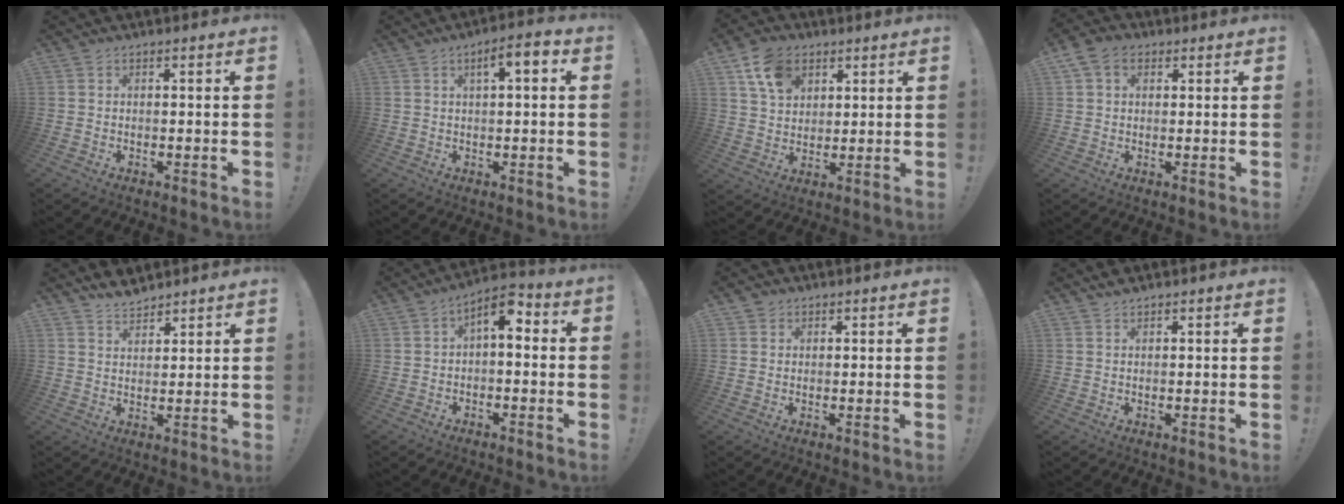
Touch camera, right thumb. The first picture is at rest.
{"total": 5.5, "force": [1.6, 1.4, 5.0], "torque": [-0.078, -0.002, 0.021]}
{"total": 11.0, "force": [5.6, 7.9, 5.3], "torque": [-0.086, -0.017, 0.109]}
{"total": 6.5, "force": [2.7, 4.9, 3.4], "torque": [-0.060, 0.003, 0.054]}
{"total": 5.1, "force": [4.7, 1.6, 0.8], "torque": [-0.008, -0.029, 0.086]}
{"total": 6.3, "force": [1.0, 3.0, 5.5], "torque": [-0.089, -0.005, 0.018]}
{"total": 2.1, "force": [1.4, 1.6, 0.2], "torque": [-0.003, -0.002, 0.025]}
{"total": 1.2, "force": [1.2, 0.2, 0.2], "torque": [-0.001, -0.002, 0.021]}